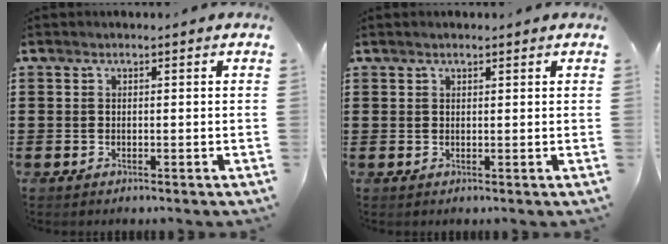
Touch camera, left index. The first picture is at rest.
{"total": 0.9, "force": [0.7, 0.2, 0.4], "torque": [-0.009, 0.002, 0.014]}